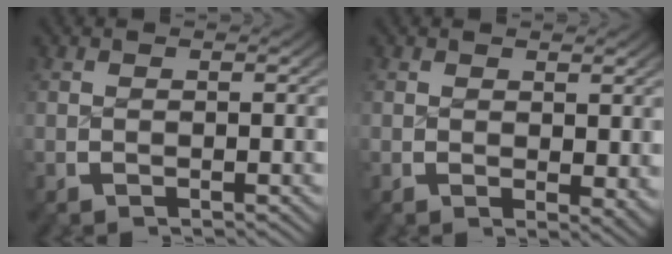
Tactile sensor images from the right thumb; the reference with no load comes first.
{"total": 1.9, "force": [0.5, 1.0, 1.5], "torque": [-0.009, -0.008, 0.013]}